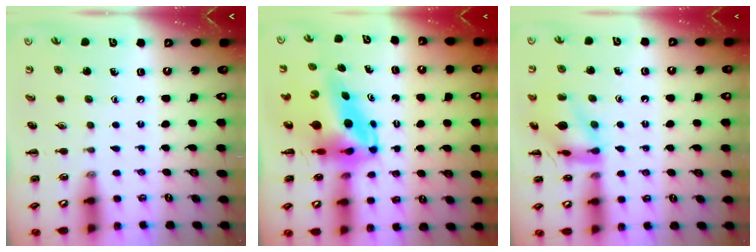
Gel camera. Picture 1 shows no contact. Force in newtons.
{"total": 8.4, "press": 7.9, "slide": 2.8}
{"total": 12.8, "press": 12.8, "slide": 0.6}